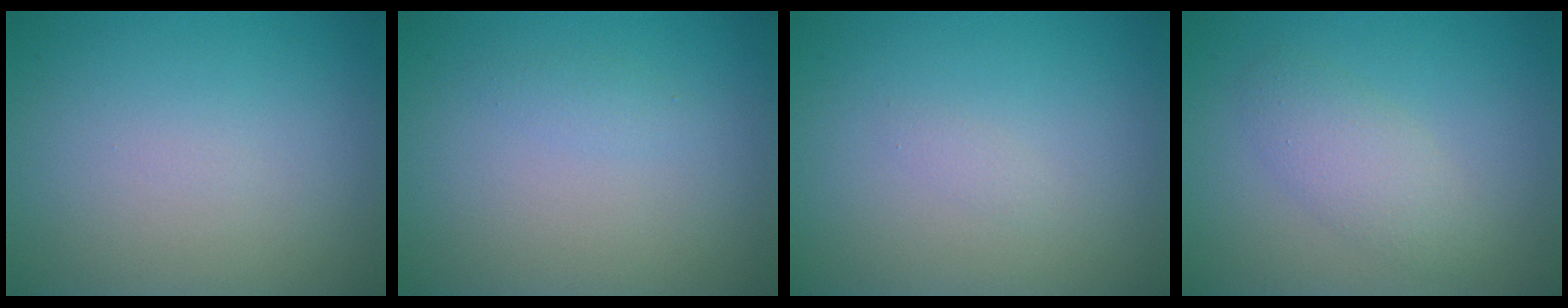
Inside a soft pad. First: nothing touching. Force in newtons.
{"total": 0.7, "press": 0.7, "slide": 0.0}
{"total": 0.5, "press": 0.5, "slide": 0.0}
{"total": 2.7, "press": 2.7, "slide": 0.2}